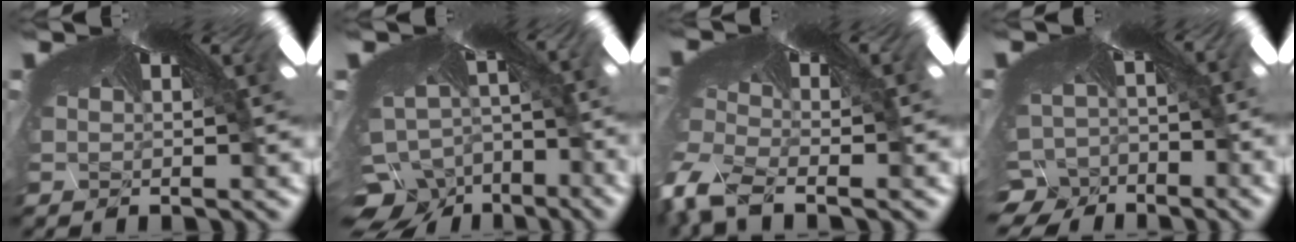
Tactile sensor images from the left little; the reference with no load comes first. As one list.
[{"total": 10.9, "force": [-10.6, 2.3, 0.0], "torque": [-0.020, -0.074, -0.165]}, {"total": 8.1, "force": [-7.8, 0.6, 2.0], "torque": [-0.091, -0.087, -0.100]}, {"total": 8.5, "force": [-8.0, 2.8, 0.7], "torque": [-0.044, -0.075, -0.110]}]